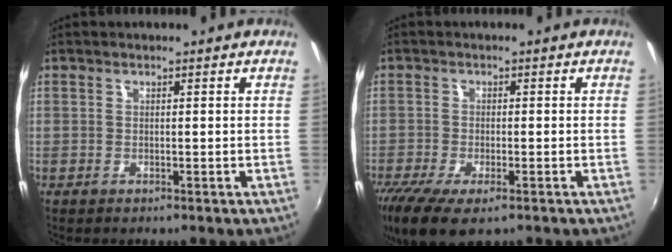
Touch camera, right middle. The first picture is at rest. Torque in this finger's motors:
{"motor_torque": [1.14, -1.00, 0.55, 0.15]}